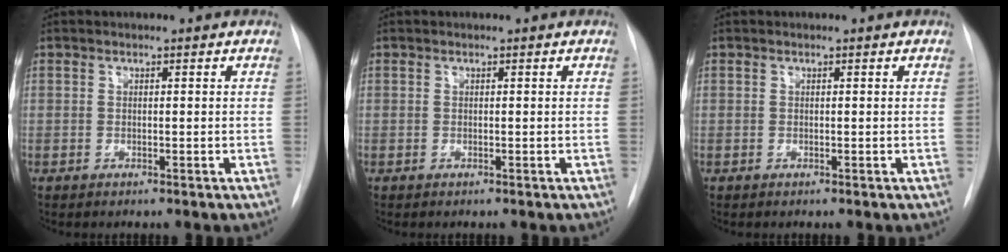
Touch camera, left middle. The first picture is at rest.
{"total": 0.0}
{"total": 0.0}